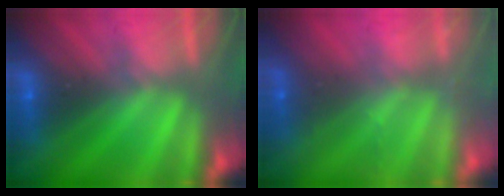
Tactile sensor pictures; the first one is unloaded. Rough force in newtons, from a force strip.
{"total": 2.4}